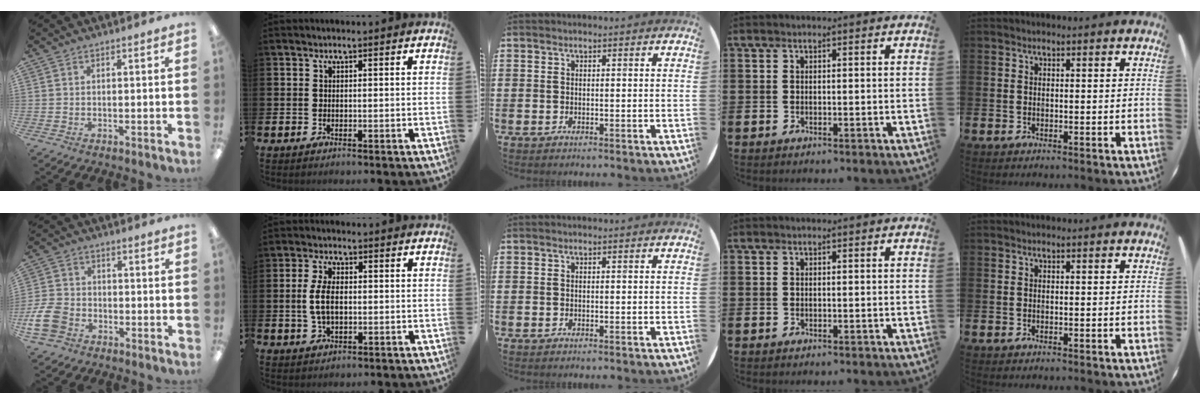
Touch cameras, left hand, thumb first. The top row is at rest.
{"thumb": {"total": 8.4, "force": [-3.7, 6.1, 4.5], "torque": [-0.105, 0.020, -0.067]}, "index": {"total": 4.8, "force": [0.4, 2.4, 4.1], "torque": [-0.081, 0.004, 0.002]}}